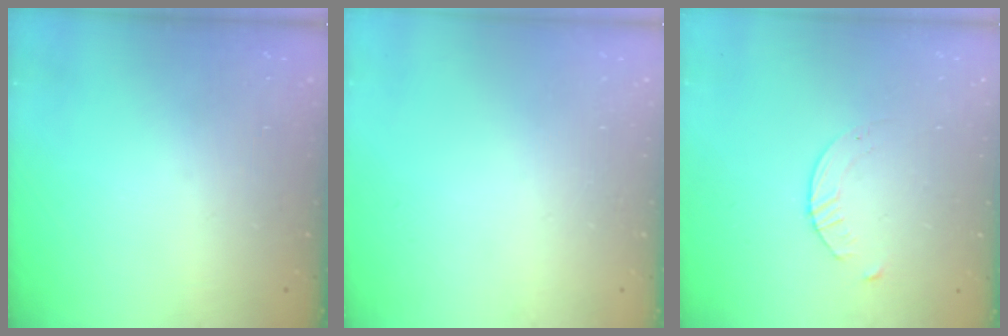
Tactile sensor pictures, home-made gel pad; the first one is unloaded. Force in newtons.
{"total": 0.0}
{"total": 2.8, "press": 2.7, "slide": 0.3}